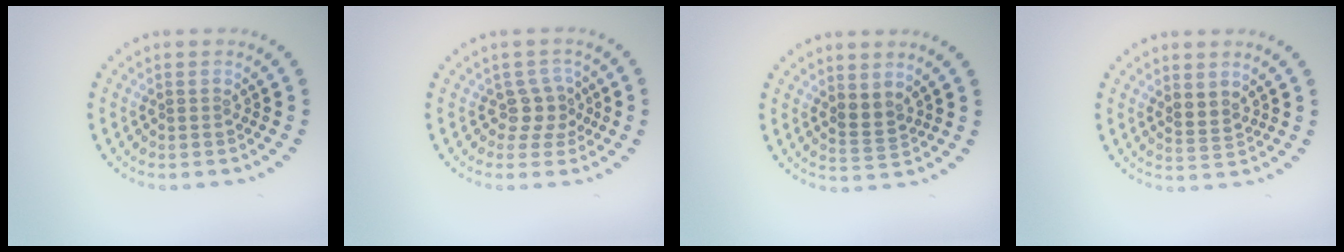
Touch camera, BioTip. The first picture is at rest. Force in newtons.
{"total": 2.2, "press": 1.6, "slide": 1.4}
{"total": 1.7, "press": 1.3, "slide": 1.1}
{"total": 1.8, "press": 1.5, "slide": 1.1}